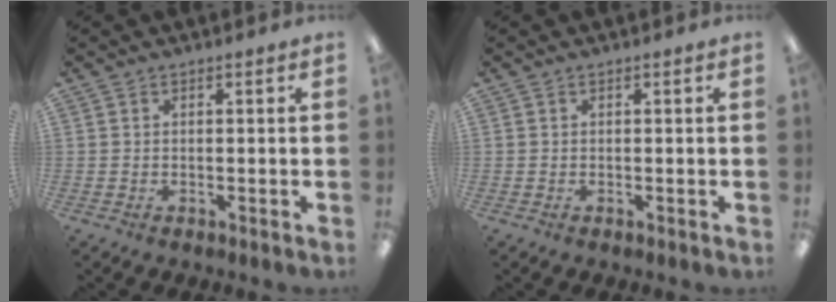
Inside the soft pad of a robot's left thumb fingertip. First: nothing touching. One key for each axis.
{"total": 0.0}